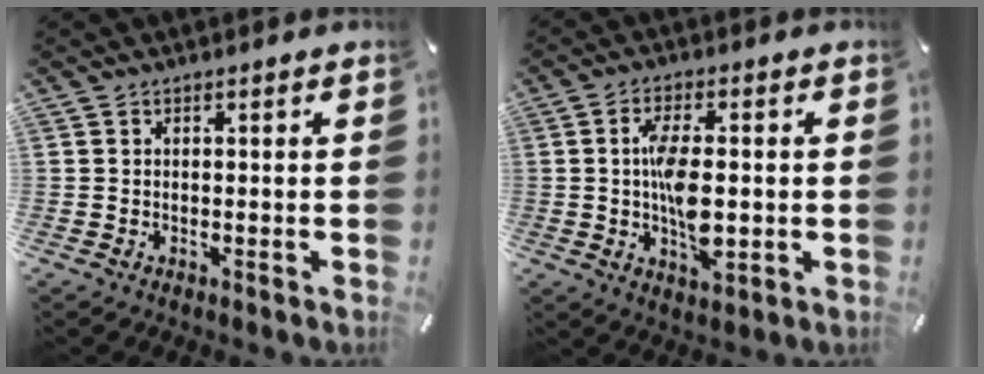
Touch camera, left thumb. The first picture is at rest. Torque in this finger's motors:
{"motor_torque": [1.30, 2.81, 0.93, -0.49, 0.13]}